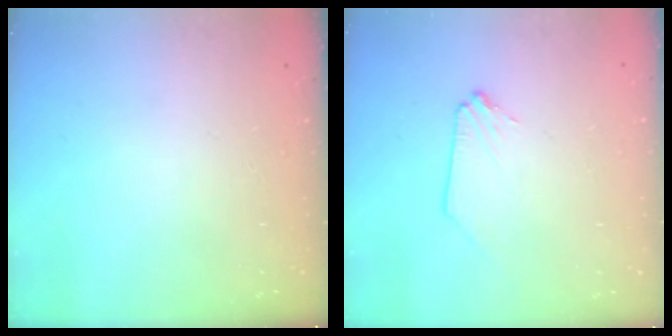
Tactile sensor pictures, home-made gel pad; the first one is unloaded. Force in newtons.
{"total": 0.0}